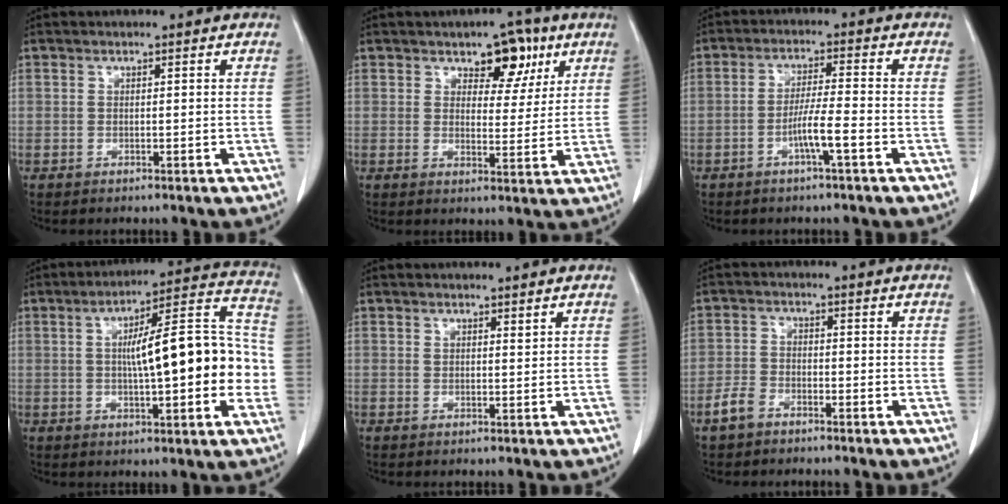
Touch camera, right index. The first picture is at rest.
{"total": 6.7, "force": [3.8, 3.7, 4.1], "torque": [-0.045, 0.005, 0.053]}
{"total": 4.9, "force": [-2.2, -0.3, 4.4], "torque": [-0.082, 0.001, -0.042]}
{"total": 18.2, "force": [-0.8, 3.7, 17.8], "torque": [-0.251, 0.036, -0.010]}
{"total": 0.7, "force": [0.6, 0.1, 0.4], "torque": [-0.009, -0.007, 0.011]}
{"total": 4.3, "force": [-2.7, 2.5, 2.1], "torque": [-0.051, 0.000, -0.048]}